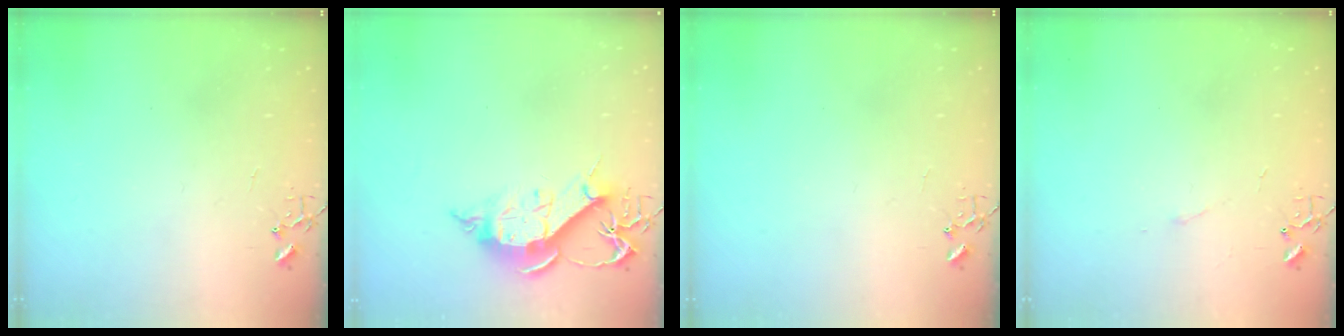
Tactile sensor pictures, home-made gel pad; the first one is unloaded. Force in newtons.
{"total": 13.2, "press": 13.1, "slide": 1.5}
{"total": 0.0}
{"total": 3.3, "press": 3.2, "slide": 0.6}